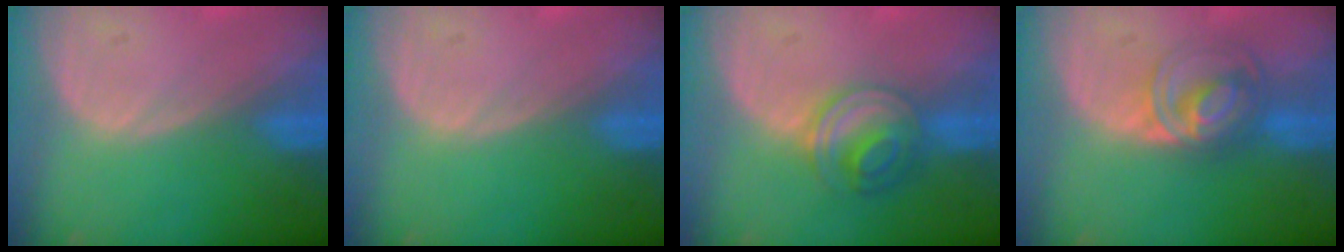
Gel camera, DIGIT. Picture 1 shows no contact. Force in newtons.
{"total": 0.0}
{"total": 6.0, "press": 5.4, "slide": 2.6}
{"total": 6.8, "press": 5.9, "slide": 3.3}